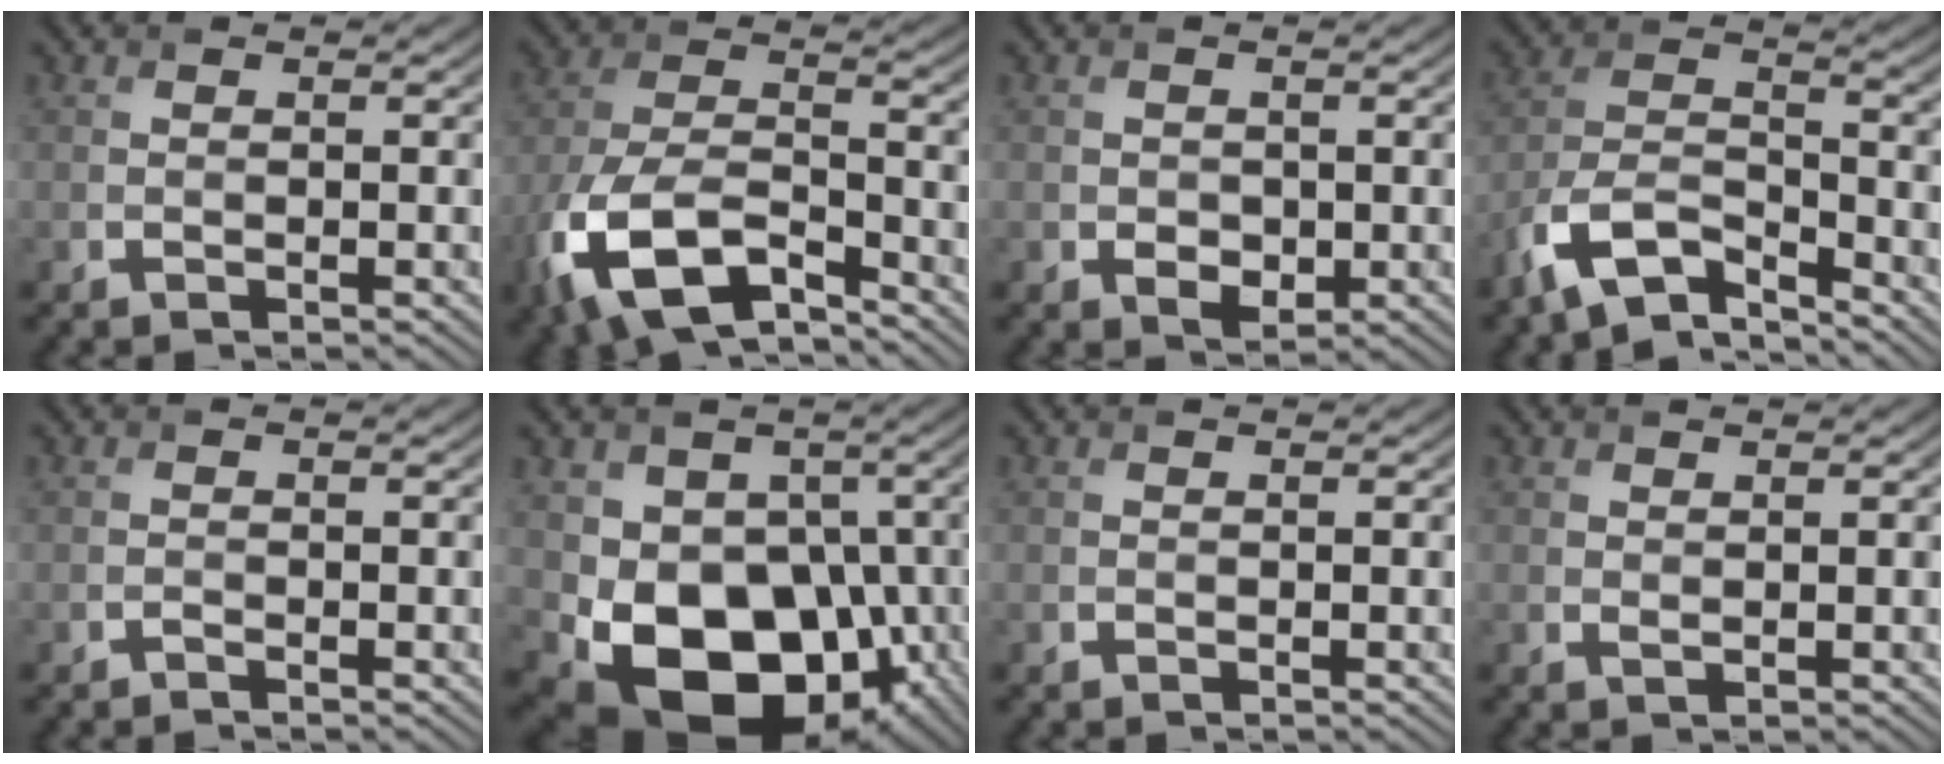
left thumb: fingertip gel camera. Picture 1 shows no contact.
{"total": 12.7, "force": [-7.5, 5.6, 8.6], "torque": [-0.194, -0.019, -0.159]}
{"total": 2.2, "force": [-0.3, 1.7, 1.2], "torque": [-0.027, -0.011, -0.006]}
{"total": 9.2, "force": [-6.8, 3.1, 5.3], "torque": [-0.108, -0.006, -0.148]}
{"total": 0.5, "force": [-0.5, 0.1, 0.2], "torque": [-0.002, 0.001, -0.010]}
{"total": 15.5, "force": [-4.0, 11.4, 9.8], "torque": [-0.153, -0.038, -0.062]}
{"total": 0.0}
{"total": 0.6, "force": [0.4, 0.1, 0.3], "torque": [-0.010, -0.001, 0.009]}